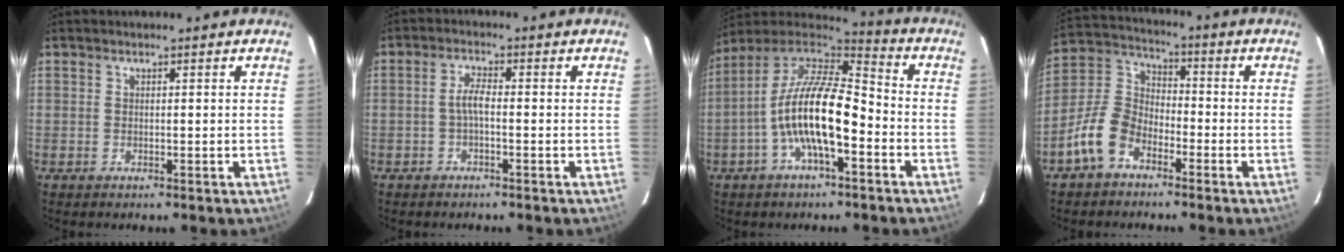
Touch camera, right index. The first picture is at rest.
{"total": 2.5, "force": [-0.9, 0.7, 2.2], "torque": [-0.048, 0.009, -0.020]}
{"total": 16.0, "force": [-4.9, 5.5, 14.2], "torque": [-0.272, 0.004, -0.099]}
{"total": 9.9, "force": [-6.0, 6.1, 5.0], "torque": [-0.112, 0.025, -0.121]}